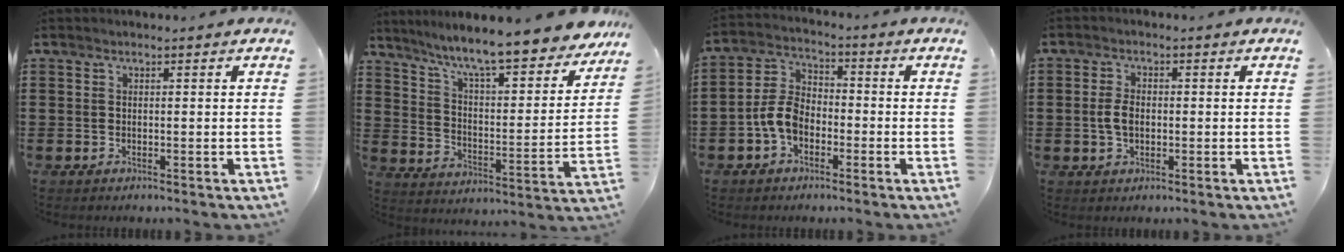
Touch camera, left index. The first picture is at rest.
{"total": 9.1, "force": [8.0, 0.1, 4.4], "torque": [-0.117, -0.057, 0.129]}
{"total": 6.2, "force": [-2.7, 4.0, 3.9], "torque": [-0.106, 0.006, -0.060]}
{"total": 3.6, "force": [-0.2, 2.1, 2.9], "torque": [-0.072, 0.001, -0.009]}